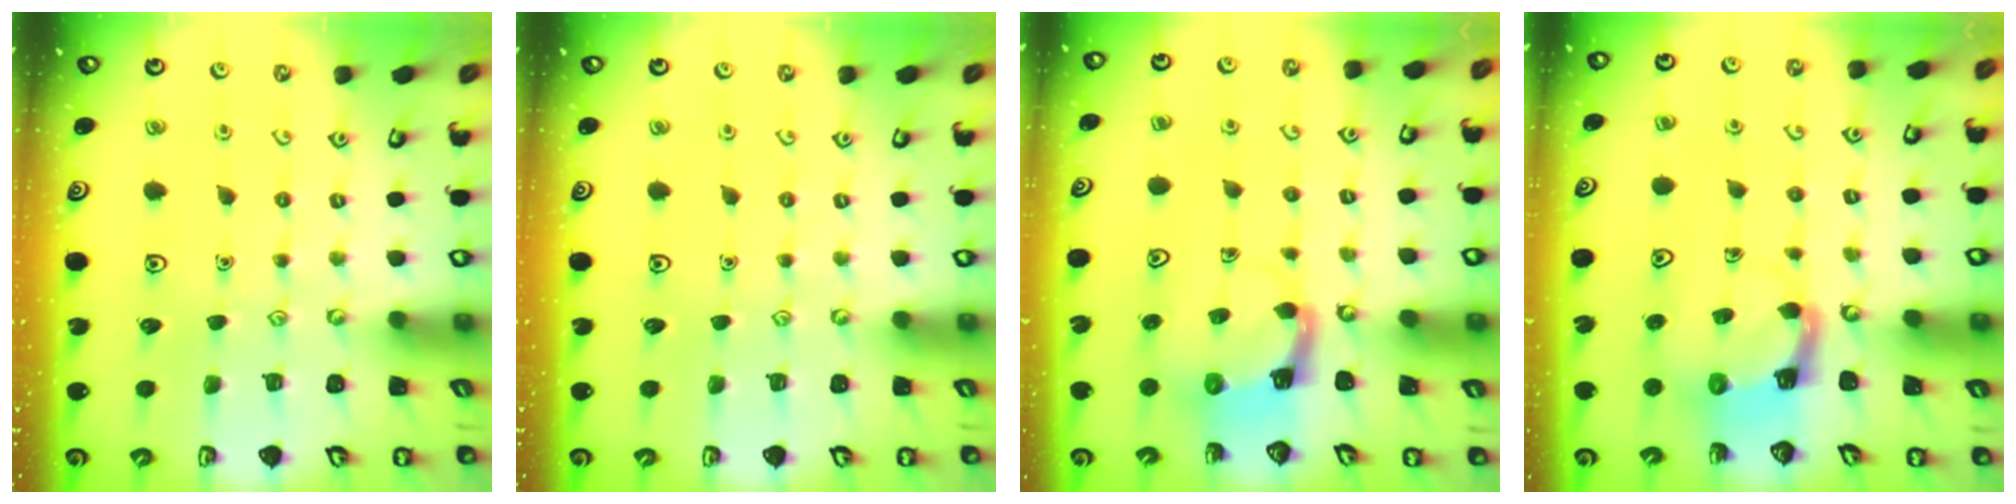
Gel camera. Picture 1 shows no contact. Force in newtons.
{"total": 0.0}
{"total": 4.0, "press": 3.9, "slide": 0.7}
{"total": 3.9, "press": 3.8, "slide": 0.7}